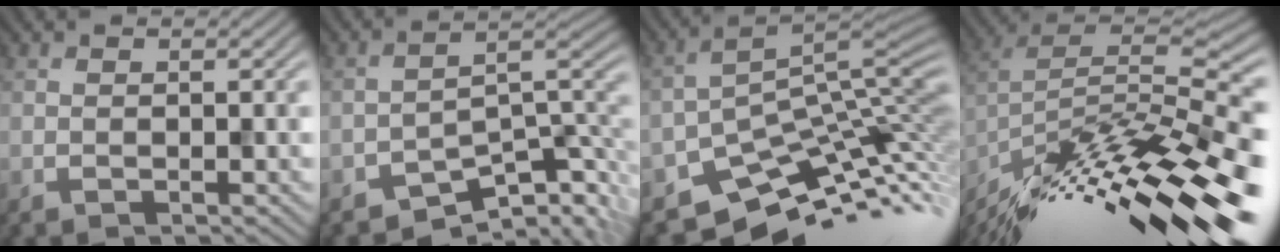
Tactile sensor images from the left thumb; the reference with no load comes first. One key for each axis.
{"total": 7.4, "fx": -6.3, "fy": 2.4, "fz": 3.2, "tx": -0.035, "ty": -0.005, "tz": -0.106}
{"total": 8.1, "fx": -5.2, "fy": 3.7, "fz": 5.0, "tx": -0.086, "ty": -0.018, "tz": -0.076}
{"total": 15.2, "fx": -10.2, "fy": 4.8, "fz": 10.3, "tx": -0.189, "ty": 0.012, "tz": -0.170}